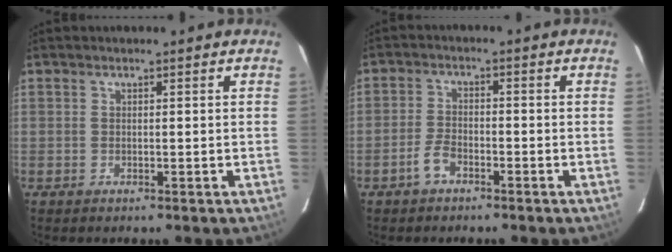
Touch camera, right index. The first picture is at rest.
{"total": 3.1, "force": [-2.0, 1.4, 1.9], "torque": [-0.042, 0.003, -0.038]}